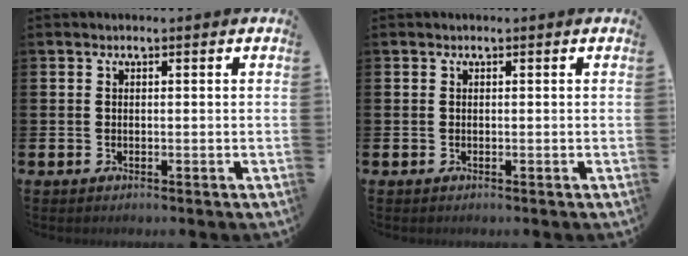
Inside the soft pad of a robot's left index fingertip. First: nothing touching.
{"total": 0.0}